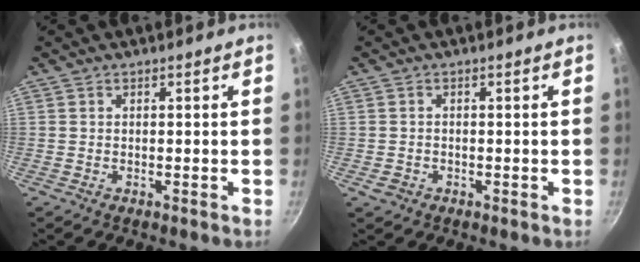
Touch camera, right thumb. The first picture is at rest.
{"total": 1.8, "force": [-0.7, 1.5, 0.7], "torque": [-0.012, 0.003, -0.009]}